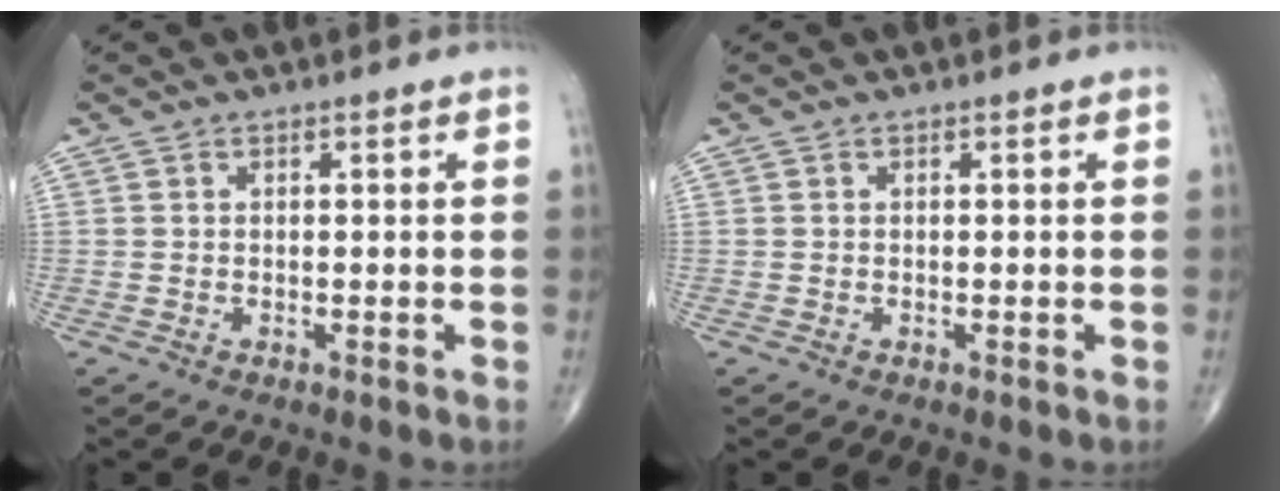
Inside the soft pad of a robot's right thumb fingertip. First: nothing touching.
{"total": 0.0}